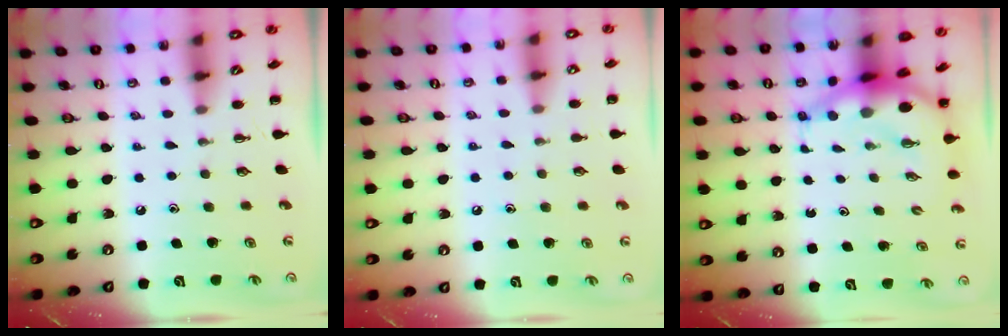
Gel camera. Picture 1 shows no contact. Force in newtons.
{"total": 5.3, "press": 5.1, "slide": 1.4}
{"total": 5.7, "press": 5.5, "slide": 1.6}